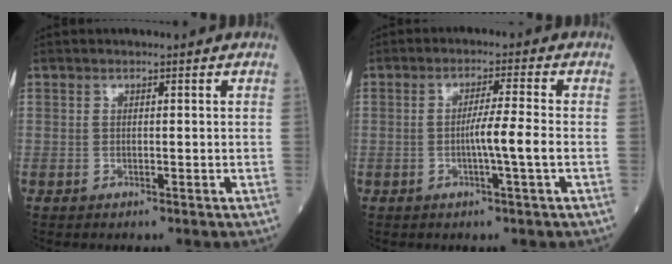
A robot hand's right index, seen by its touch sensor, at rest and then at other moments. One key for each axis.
{"total": 4.5, "fx": -1.0, "fy": -0.9, "fz": 4.3, "tx": -0.074, "ty": -0.001, "tz": -0.018}